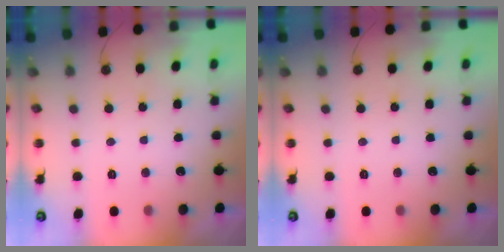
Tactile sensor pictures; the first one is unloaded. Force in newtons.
{"total": 0.0}